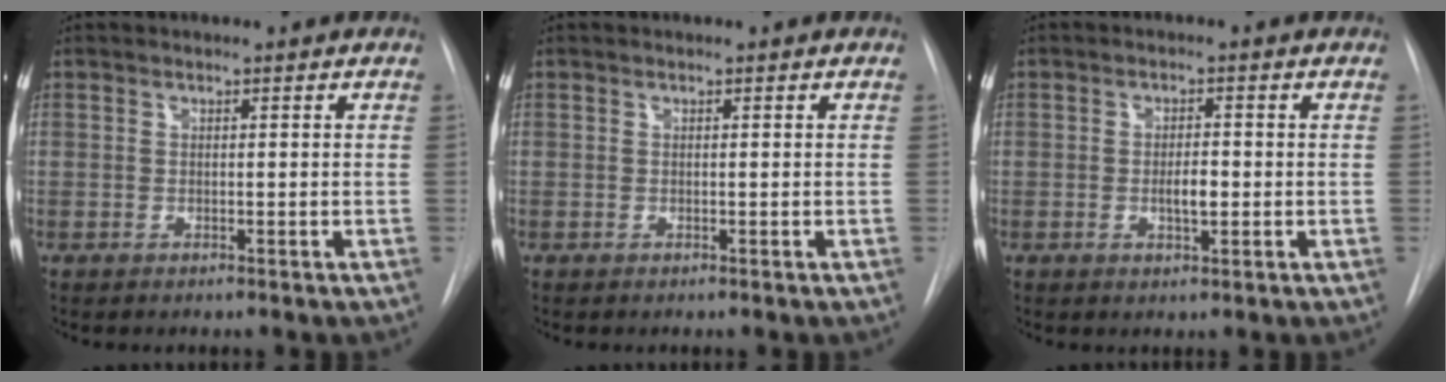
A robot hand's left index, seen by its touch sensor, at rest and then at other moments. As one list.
[{"total": 0.0}, {"total": 2.9, "force": [-1.3, 0.8, 2.5], "torque": [-0.043, -0.005, -0.018]}]